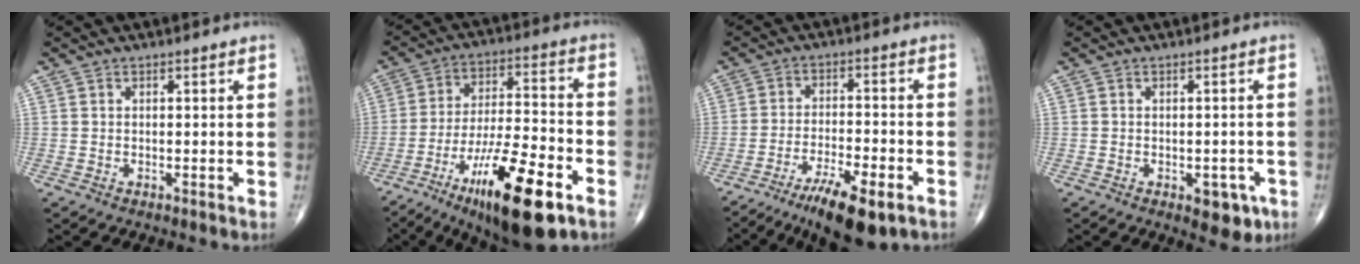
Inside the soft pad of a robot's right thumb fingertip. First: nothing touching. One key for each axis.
{"total": 20.7, "fx": -10.6, "fy": 5.6, "fz": 16.8, "tx": -0.281, "ty": 0.044, "tz": -0.173}
{"total": 11.7, "fx": -7.3, "fy": 3.2, "fz": 8.6, "tx": -0.140, "ty": 0.027, "tz": -0.115}
{"total": 5.3, "fx": -2.4, "fy": 3.0, "fz": 3.7, "tx": -0.018, "ty": 0.007, "tz": -0.025}